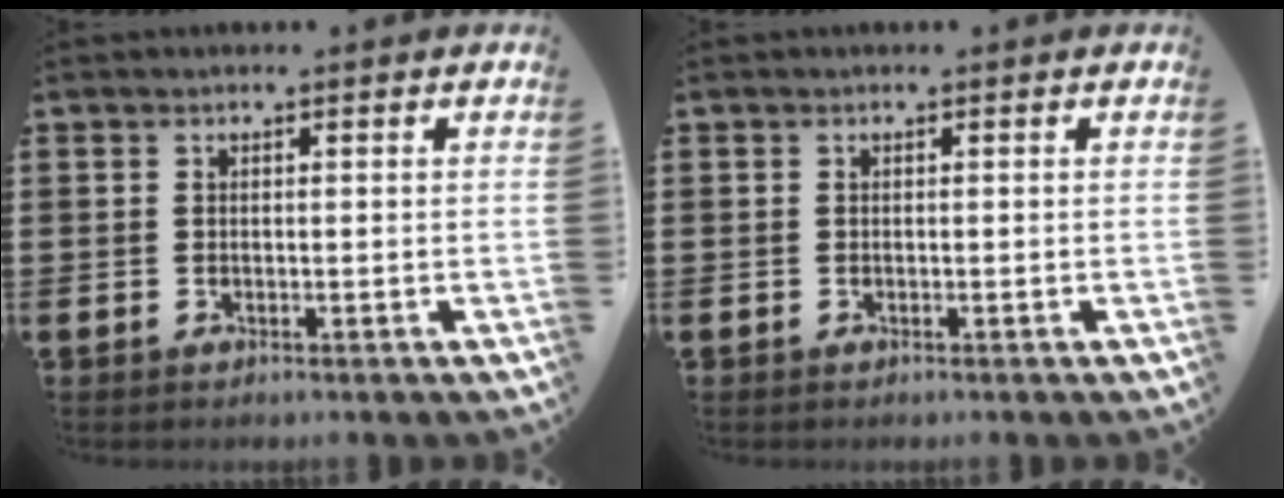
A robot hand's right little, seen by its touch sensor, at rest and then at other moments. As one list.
[{"total": 0.0}]